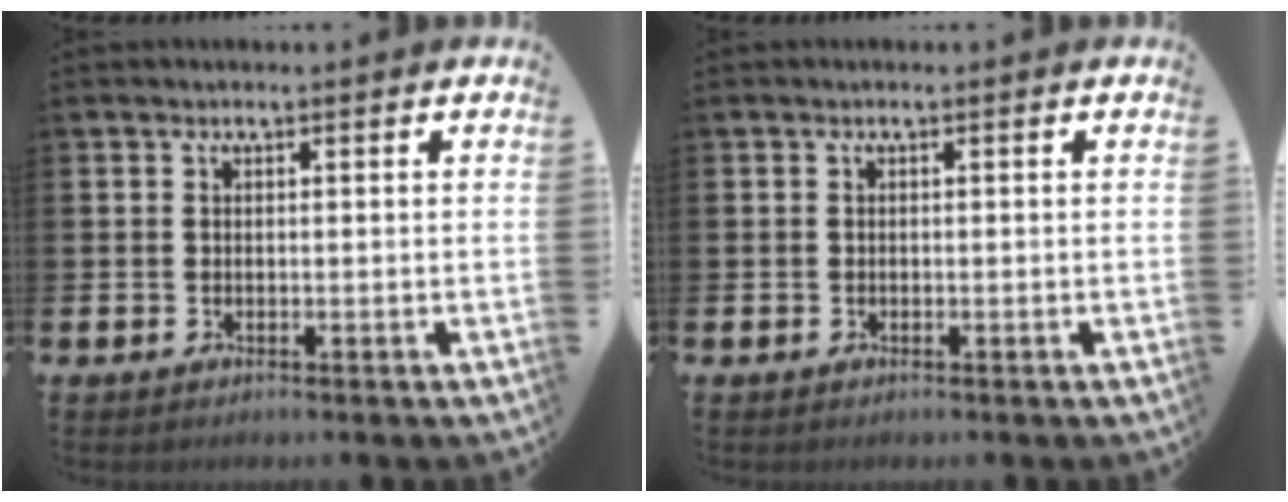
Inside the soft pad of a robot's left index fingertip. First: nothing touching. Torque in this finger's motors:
{"motor_torque": [-0.05, 0.08, -0.03, -0.01]}